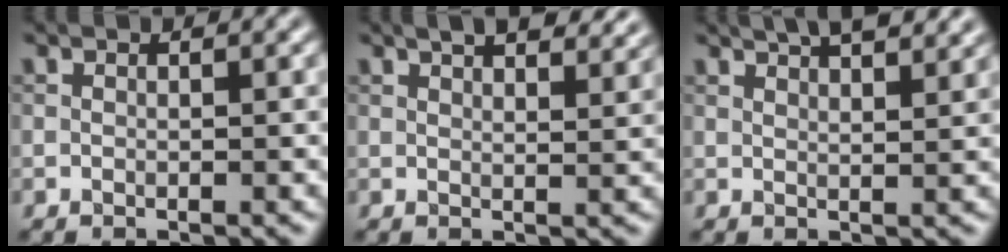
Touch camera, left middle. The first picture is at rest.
{"total": 5.6, "force": [4.0, 2.0, 3.3], "torque": [-0.028, 0.020, 0.038]}
{"total": 5.9, "force": [4.3, 1.9, 3.5], "torque": [-0.027, 0.026, 0.038]}